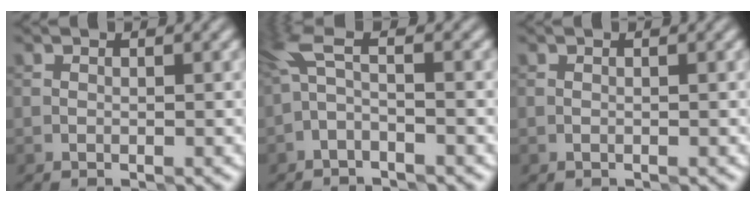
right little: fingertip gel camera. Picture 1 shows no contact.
{"total": 2.3, "force": [-0.8, 0.7, 2.0], "torque": [-0.049, 0.011, -0.025]}
{"total": 0.0}